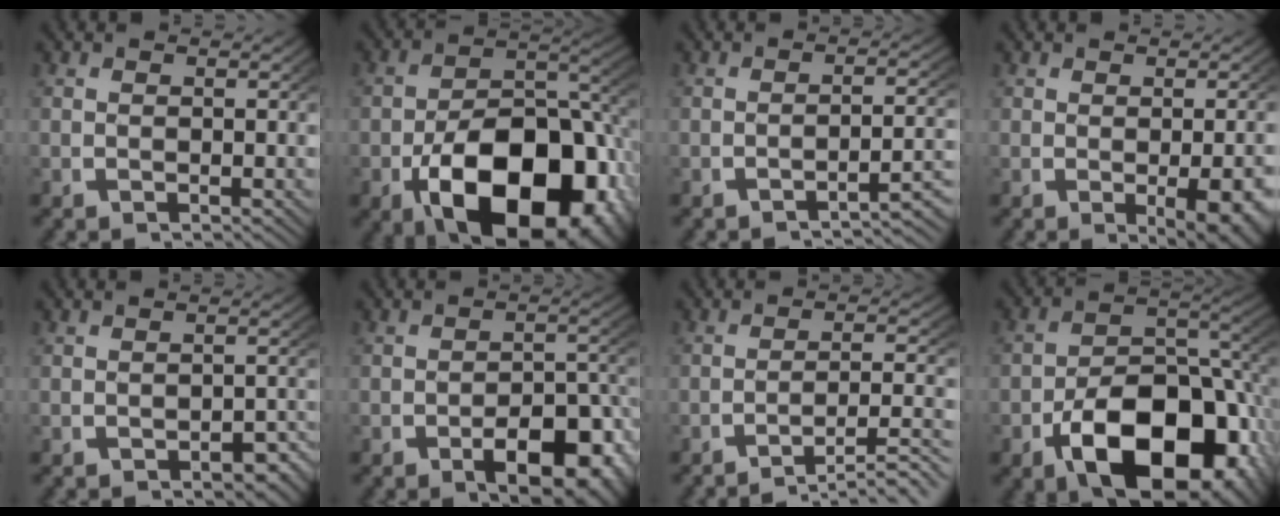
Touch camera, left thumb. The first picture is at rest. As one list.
[{"total": 19.4, "force": [-5.5, 11.6, 14.5], "torque": [-0.249, -0.068, -0.052]}, {"total": 5.0, "force": [-3.8, 1.1, 3.1], "torque": [-0.042, -0.003, -0.050]}, {"total": 4.2, "force": [-0.9, 1.6, 3.8], "torque": [-0.053, -0.018, -0.001]}, {"total": 2.2, "force": [-1.4, 1.2, 1.2], "torque": [-0.014, -0.011, -0.016]}, {"total": 7.2, "force": [-2.6, 3.8, 5.5], "torque": [-0.074, -0.026, -0.028]}, {"total": 7.4, "force": [-5.6, 2.5, 4.2], "torque": [-0.060, -0.015, -0.077]}, {"total": 16.0, "force": [-5.1, 9.5, 11.8], "torque": [-0.201, -0.052, -0.053]}]